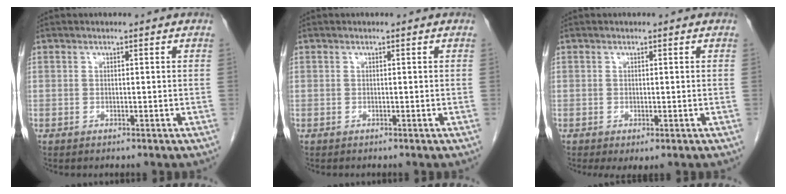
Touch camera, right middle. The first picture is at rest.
{"total": 0.0}
{"total": 1.6, "force": [-0.6, 0.8, 1.3], "torque": [-0.024, -0.005, -0.002]}